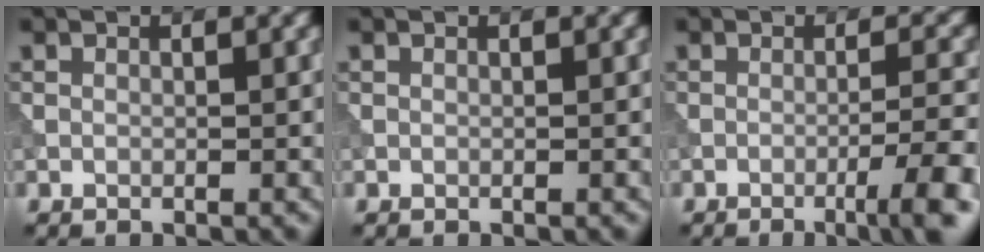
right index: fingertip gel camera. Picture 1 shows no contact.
{"total": 0.0}
{"total": 5.2, "force": [-2.4, 0.7, 4.6], "torque": [-0.060, 0.006, -0.043]}